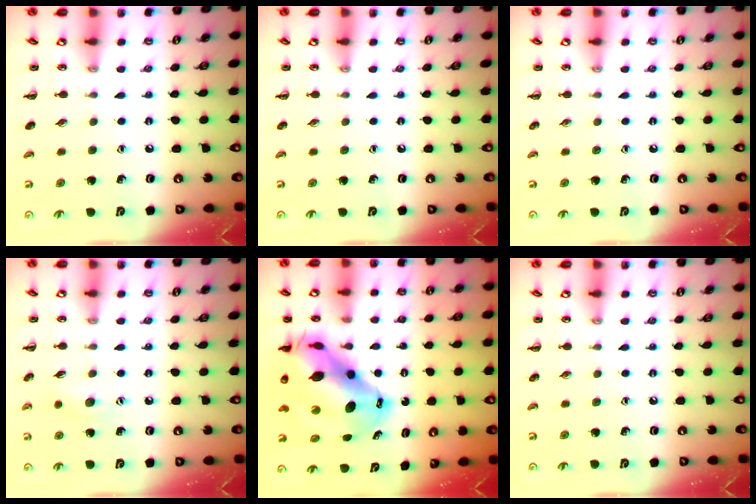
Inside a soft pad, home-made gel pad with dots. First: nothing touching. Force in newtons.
{"total": 0.0}
{"total": 0.0}
{"total": 6.3, "press": 6.3, "slide": 1.0}
{"total": 15.6, "press": 15.1, "slide": 4.0}
{"total": 0.0}